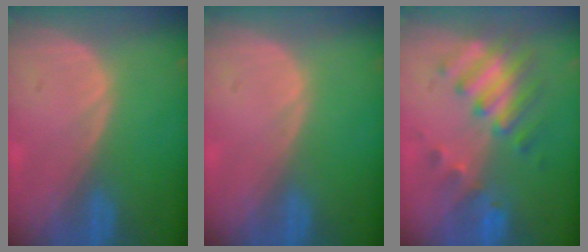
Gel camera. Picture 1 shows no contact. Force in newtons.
{"total": 0.0}
{"total": 8.3, "press": 7.3, "slide": 3.9}